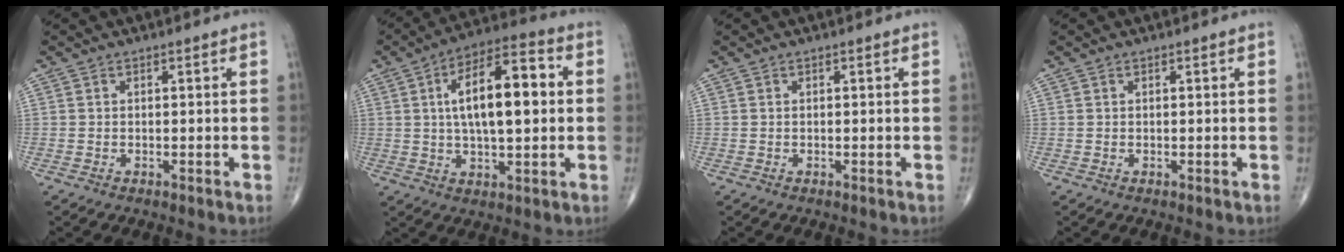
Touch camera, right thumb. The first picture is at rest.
{"total": 15.8, "force": [2.1, 6.4, 14.3], "torque": [-0.224, 0.021, 0.029]}
{"total": 0.0}
{"total": 0.0}